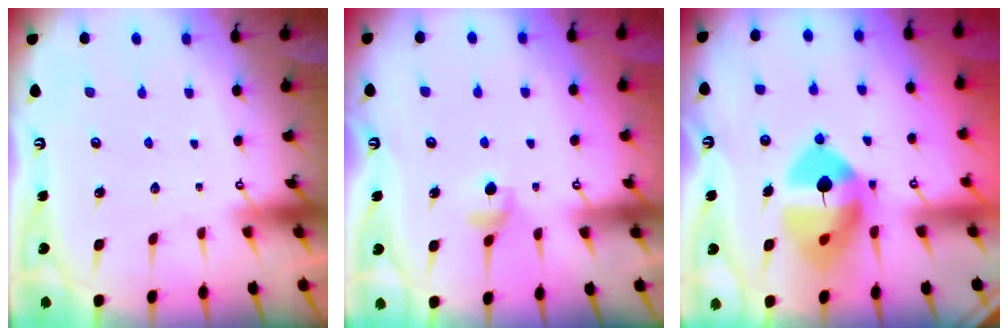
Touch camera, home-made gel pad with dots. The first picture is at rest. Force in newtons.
{"total": 5.2, "press": 5.2, "slide": 0.5}
{"total": 12.9, "press": 12.8, "slide": 1.8}